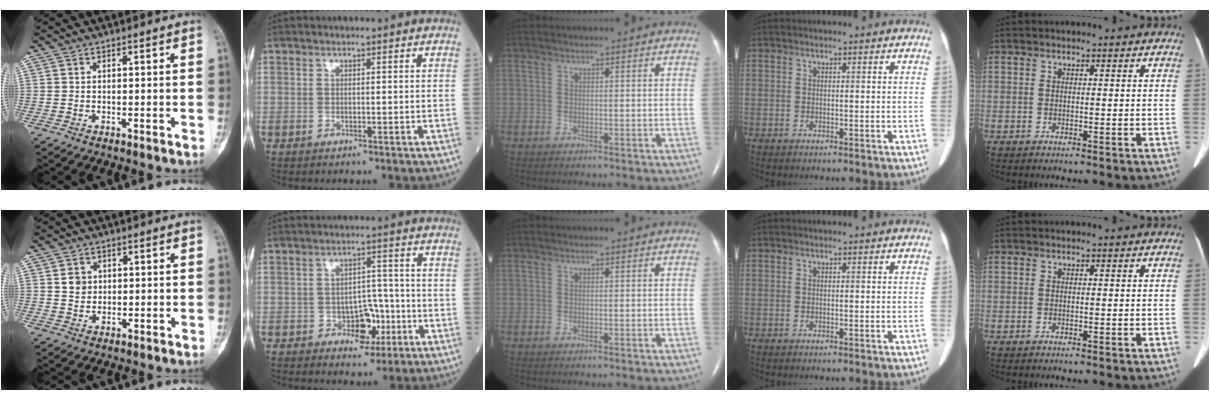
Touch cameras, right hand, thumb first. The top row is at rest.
{"thumb": {"total": 3.0, "force": [0.7, 2.6, 1.2], "torque": [-0.003, -0.001, 0.012]}, "index": {"total": 5.5, "force": [-2.3, 3.3, 3.7], "torque": [-0.048, 0.011, -0.032]}}